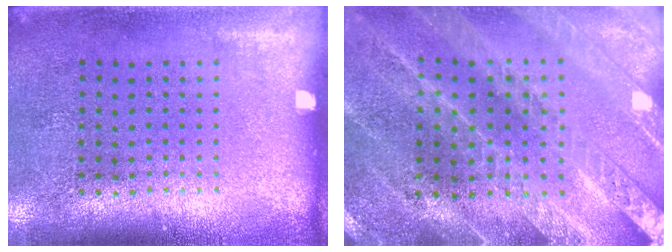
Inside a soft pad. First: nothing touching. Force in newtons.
{"total": 2.4, "press": 2.4, "slide": 0.2}